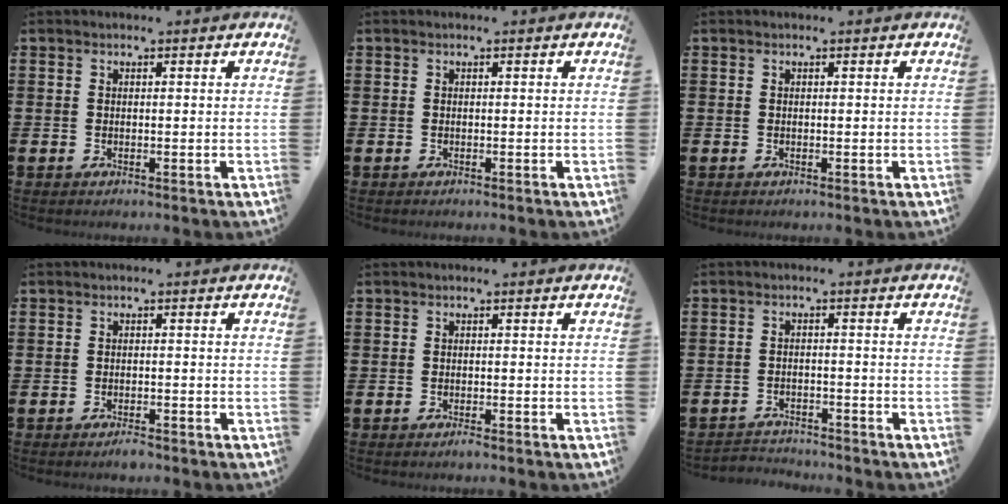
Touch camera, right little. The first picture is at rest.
{"total": 0.0}
{"total": 0.0}
{"total": 1.0, "force": [-1.0, 0.2, 0.3], "torque": [-0.007, 0.000, -0.020]}
{"total": 0.6, "force": [-0.5, 0.0, 0.4], "torque": [-0.009, -0.003, -0.008]}
{"total": 2.3, "force": [-2.3, 0.2, -0.3], "torque": [-0.002, 0.000, -0.050]}